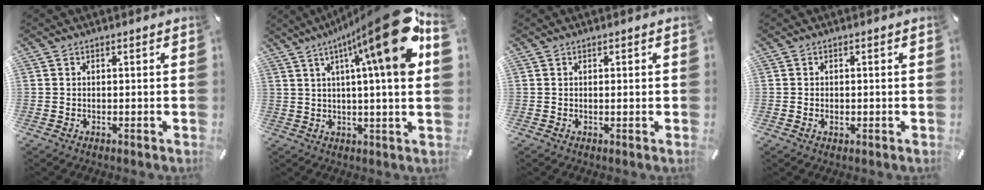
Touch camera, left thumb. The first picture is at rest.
{"total": 23.5, "force": [9.1, 3.2, 21.5], "torque": [-0.306, -0.062, 0.124]}
{"total": 1.1, "force": [0.0, -0.1, 1.1], "torque": [-0.018, -0.005, 0.000]}
{"total": 1.2, "force": [-0.2, 0.8, 0.8], "torque": [-0.016, 0.003, -0.005]}